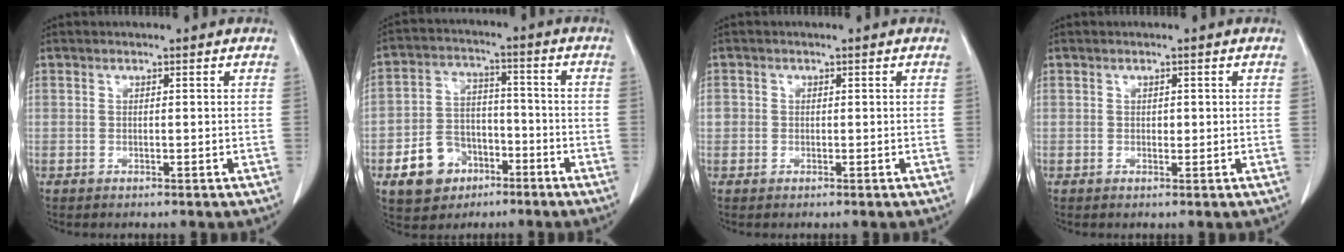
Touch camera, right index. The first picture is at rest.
{"total": 9.4, "force": [-4.6, 7.3, 3.8], "torque": [-0.080, 0.022, -0.070]}
{"total": 1.3, "force": [0.0, 1.3, 0.2], "torque": [0.006, 0.004, -0.001]}
{"total": 0.8, "force": [0.1, 0.6, 0.5], "torque": [-0.004, 0.002, 0.001]}